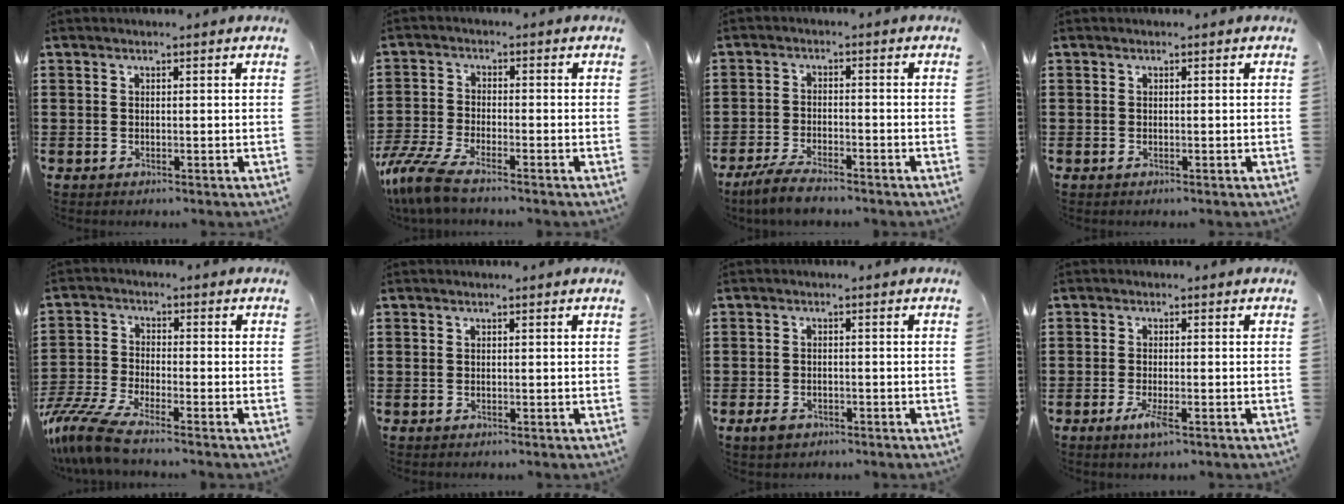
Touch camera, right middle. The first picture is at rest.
{"total": 6.3, "force": [-5.2, 0.9, 3.5], "torque": [-0.102, -0.018, -0.108]}
{"total": 4.2, "force": [-3.8, 0.6, 1.8], "torque": [-0.045, -0.004, -0.076]}
{"total": 0.0}
{"total": 7.5, "force": [-6.4, 0.8, 3.8], "torque": [-0.110, -0.014, -0.133]}
{"total": 0.0}
{"total": 2.0, "force": [-1.4, 1.1, 0.9], "torque": [-0.018, 0.001, -0.028]}
{"total": 3.3, "force": [-1.3, 0.5, 2.9], "torque": [-0.062, -0.011, -0.026]}